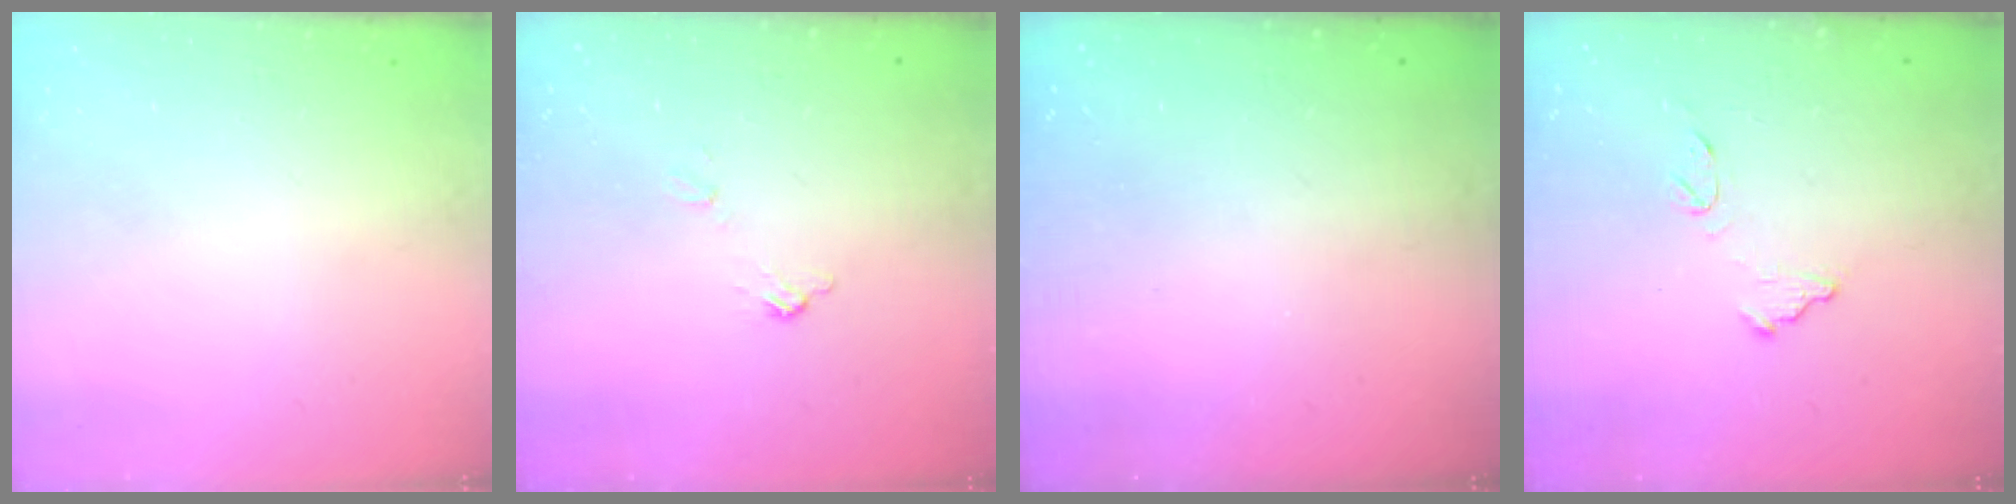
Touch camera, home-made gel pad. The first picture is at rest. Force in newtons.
{"total": 5.2, "press": 5.1, "slide": 0.4}
{"total": 3.2, "press": 3.2, "slide": 0.1}
{"total": 10.3, "press": 10.3, "slide": 0.4}